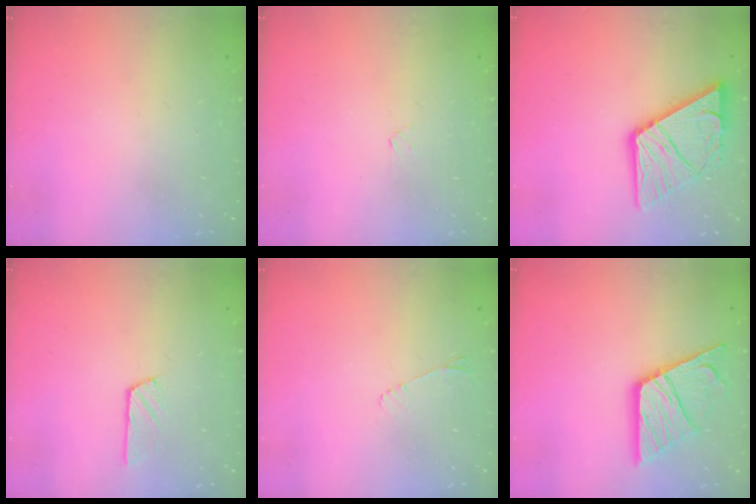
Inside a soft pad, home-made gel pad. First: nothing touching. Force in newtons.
{"total": 0.9, "press": 0.9, "slide": 0.2}
{"total": 16.2, "press": 16.1, "slide": 1.8}
{"total": 2.9, "press": 2.8, "slide": 0.4}
{"total": 4.4, "press": 4.3, "slide": 0.7}
{"total": 17.3, "press": 17.2, "slide": 1.7}